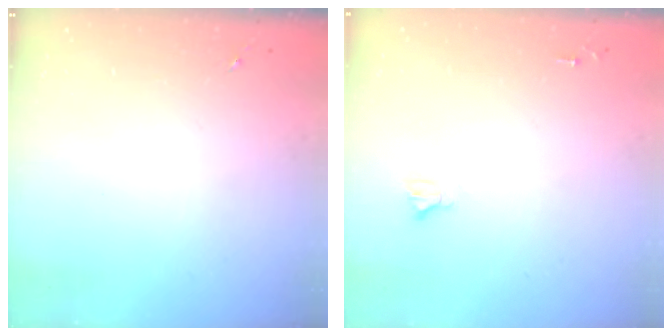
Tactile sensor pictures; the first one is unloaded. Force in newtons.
{"total": 2.5, "press": 2.5, "slide": 0.2}